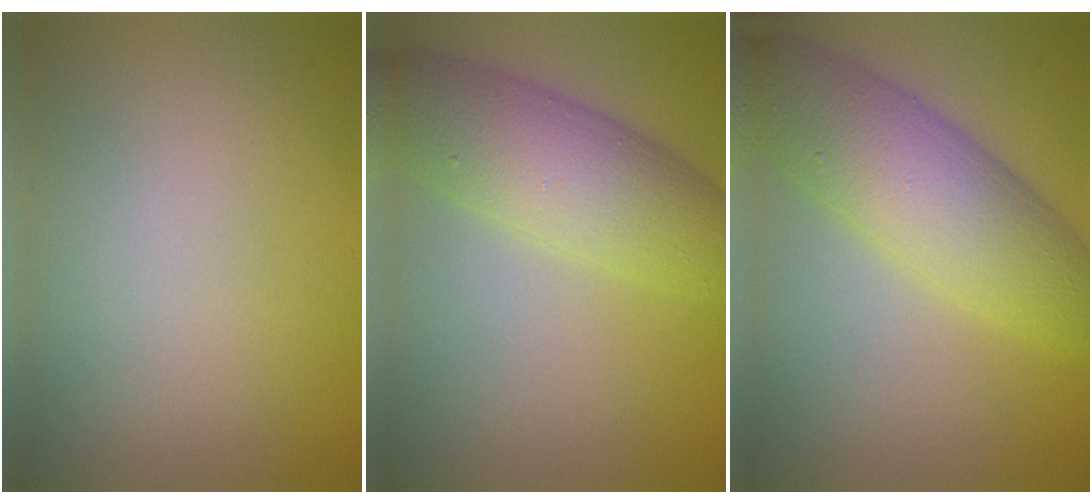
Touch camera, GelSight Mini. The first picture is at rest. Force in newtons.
{"total": 7.5, "press": 7.5, "slide": 0.1}
{"total": 8.5, "press": 8.5, "slide": 0.2}